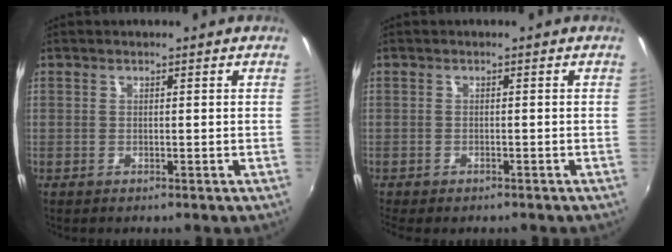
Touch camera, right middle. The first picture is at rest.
{"total": 1.6, "force": [-1.2, 0.7, 0.9], "torque": [-0.021, -0.013, -0.019]}